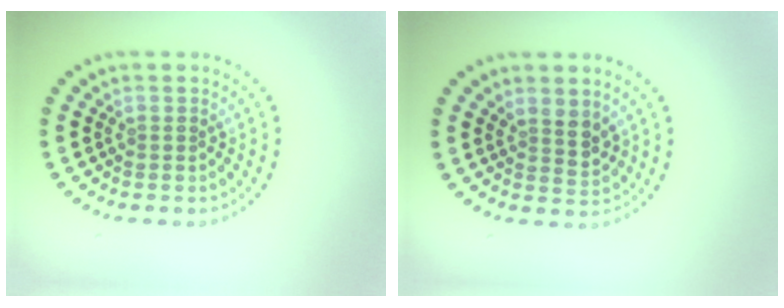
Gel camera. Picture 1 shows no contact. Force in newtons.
{"total": 2.1, "press": 1.8, "slide": 1.1}